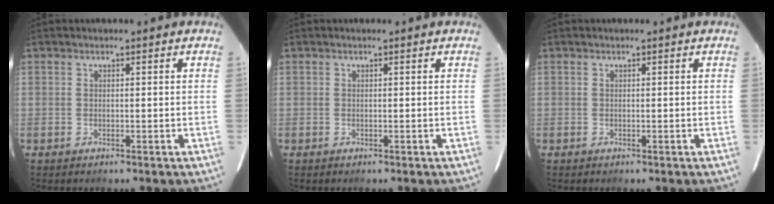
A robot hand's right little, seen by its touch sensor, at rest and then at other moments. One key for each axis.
{"total": 0.0}
{"total": 0.0}